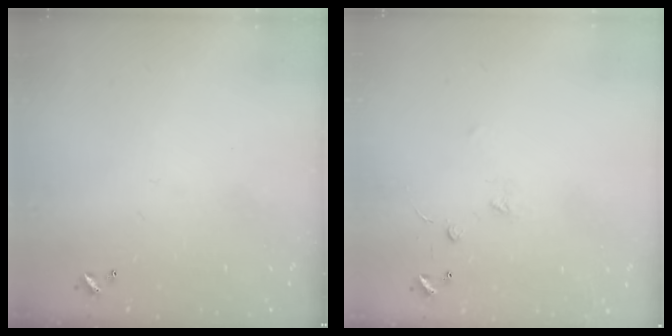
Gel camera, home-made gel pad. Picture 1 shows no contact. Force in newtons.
{"total": 2.5, "press": 2.3, "slide": 1.0}